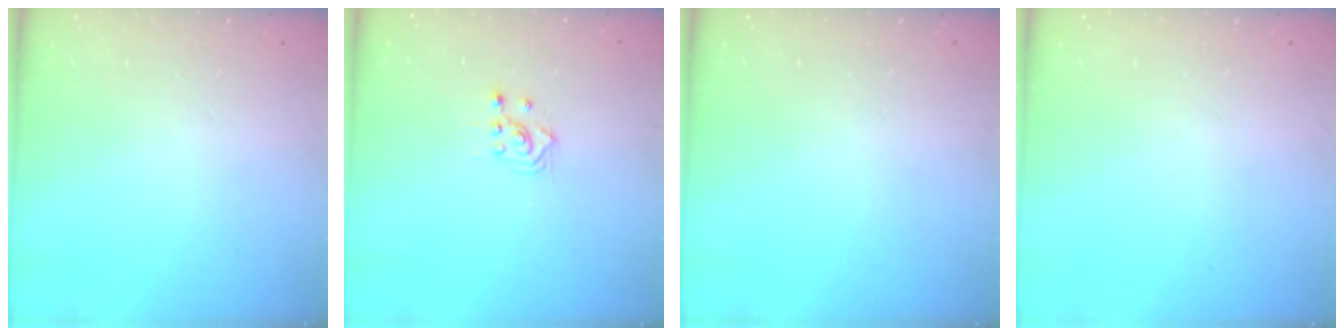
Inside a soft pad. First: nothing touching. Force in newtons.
{"total": 2.4, "press": 2.2, "slide": 0.8}
{"total": 0.0}
{"total": 0.0}